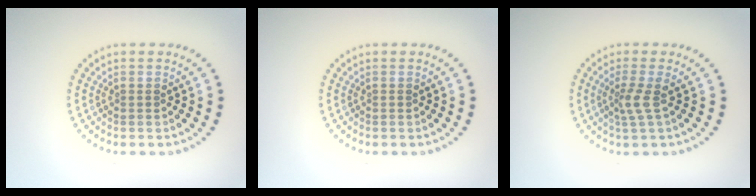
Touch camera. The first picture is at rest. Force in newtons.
{"total": 0.0}
{"total": 2.0, "press": 1.4, "slide": 1.4}